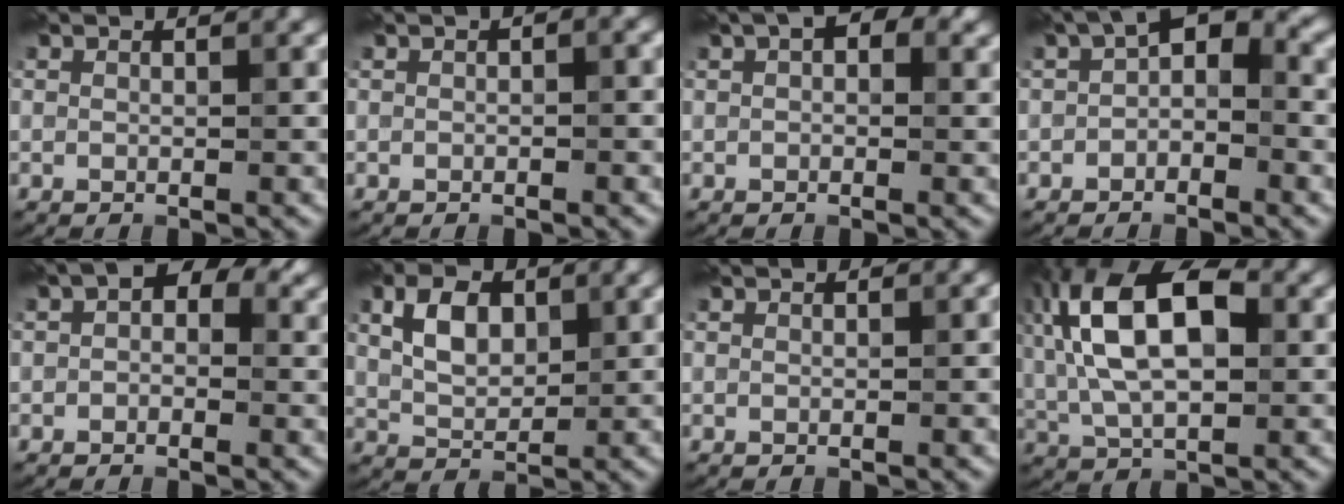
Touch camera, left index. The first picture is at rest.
{"total": 1.0, "force": [-0.1, 0.4, 0.9], "torque": [-0.012, 0.007, -0.001]}
{"total": 3.1, "force": [1.2, 1.8, 2.2], "torque": [-0.022, 0.012, 0.009]}
{"total": 3.2, "force": [-0.7, 1.7, 2.6], "torque": [-0.031, 0.017, -0.023]}
{"total": 3.5, "force": [0.6, 2.3, 2.5], "torque": [-0.015, 0.011, -0.008]}
{"total": 4.1, "force": [1.2, 2.5, 3.0], "torque": [-0.060, 0.005, 0.023]}
{"total": 0.0}
{"total": 12.1, "force": [1.9, 6.4, 10.1], "torque": [-0.180, 0.032, 0.018]}